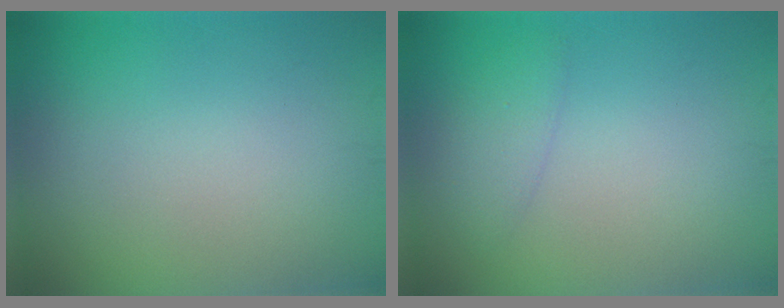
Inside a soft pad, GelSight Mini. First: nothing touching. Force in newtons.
{"total": 1.5, "press": 1.5, "slide": 0.2}